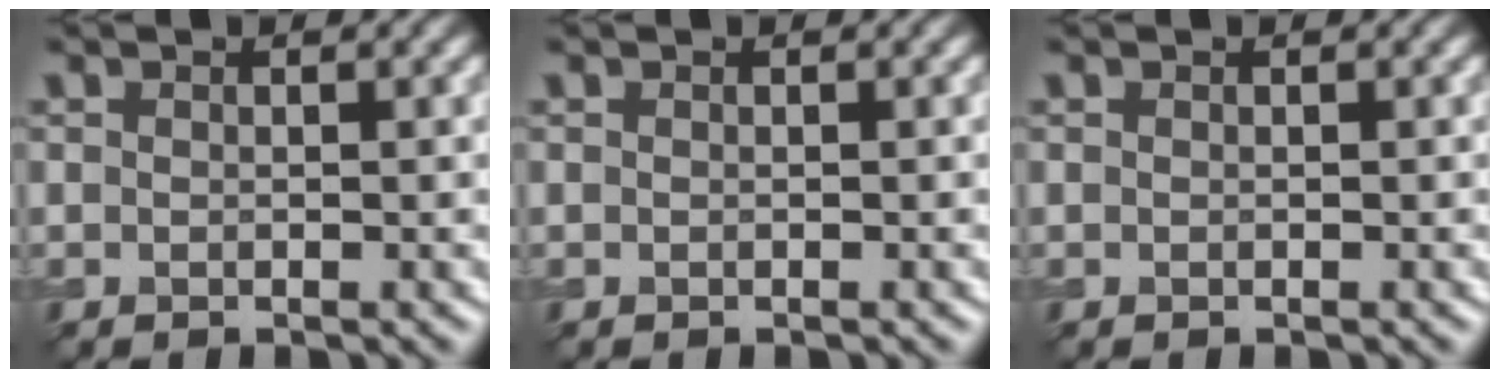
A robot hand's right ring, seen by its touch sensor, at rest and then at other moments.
{"total": 0.0}
{"total": 0.0}